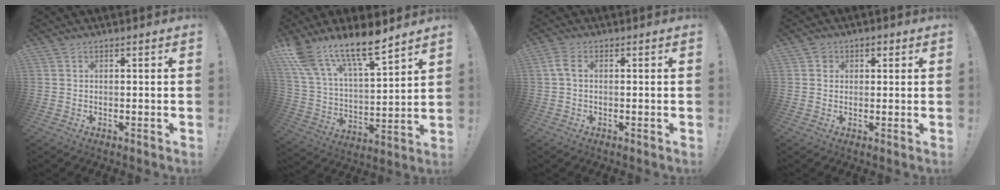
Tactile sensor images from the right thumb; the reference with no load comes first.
{"total": 14.8, "force": [12.6, 3.7, 7.0], "torque": [-0.148, -0.094, 0.228]}
{"total": 2.9, "force": [0.2, 1.7, 2.3], "torque": [-0.046, 0.009, 0.006]}
{"total": 2.7, "force": [0.5, 2.6, 0.5], "torque": [-0.006, 0.006, 0.007]}